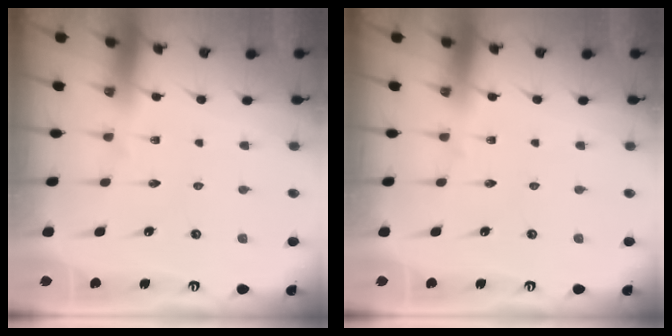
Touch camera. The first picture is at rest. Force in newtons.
{"total": 0.0}